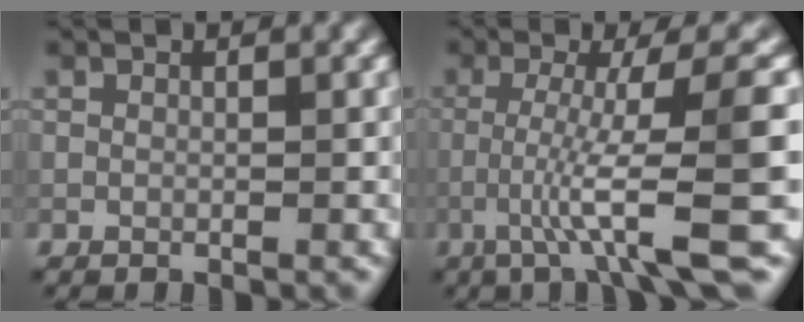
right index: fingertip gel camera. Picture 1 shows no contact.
{"total": 8.5, "force": [-2.8, 0.5, 8.1], "torque": [-0.129, 0.011, -0.043]}